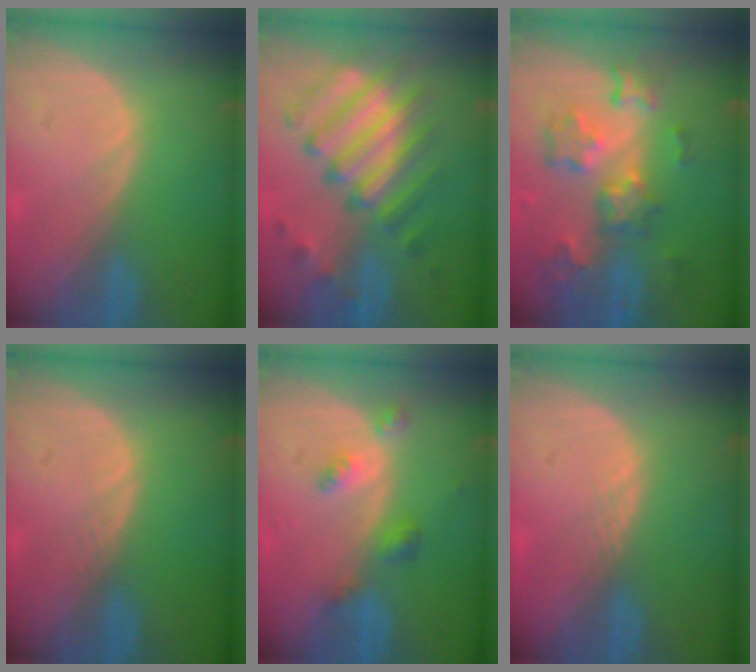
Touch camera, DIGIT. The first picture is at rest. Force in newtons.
{"total": 10.2, "press": 9.9, "slide": 2.6}
{"total": 9.2, "press": 8.1, "slide": 4.5}
{"total": 0.6, "press": 0.6, "slide": 0.0}
{"total": 4.2, "press": 3.9, "slide": 1.6}
{"total": 1.0, "press": 0.8, "slide": 0.5}